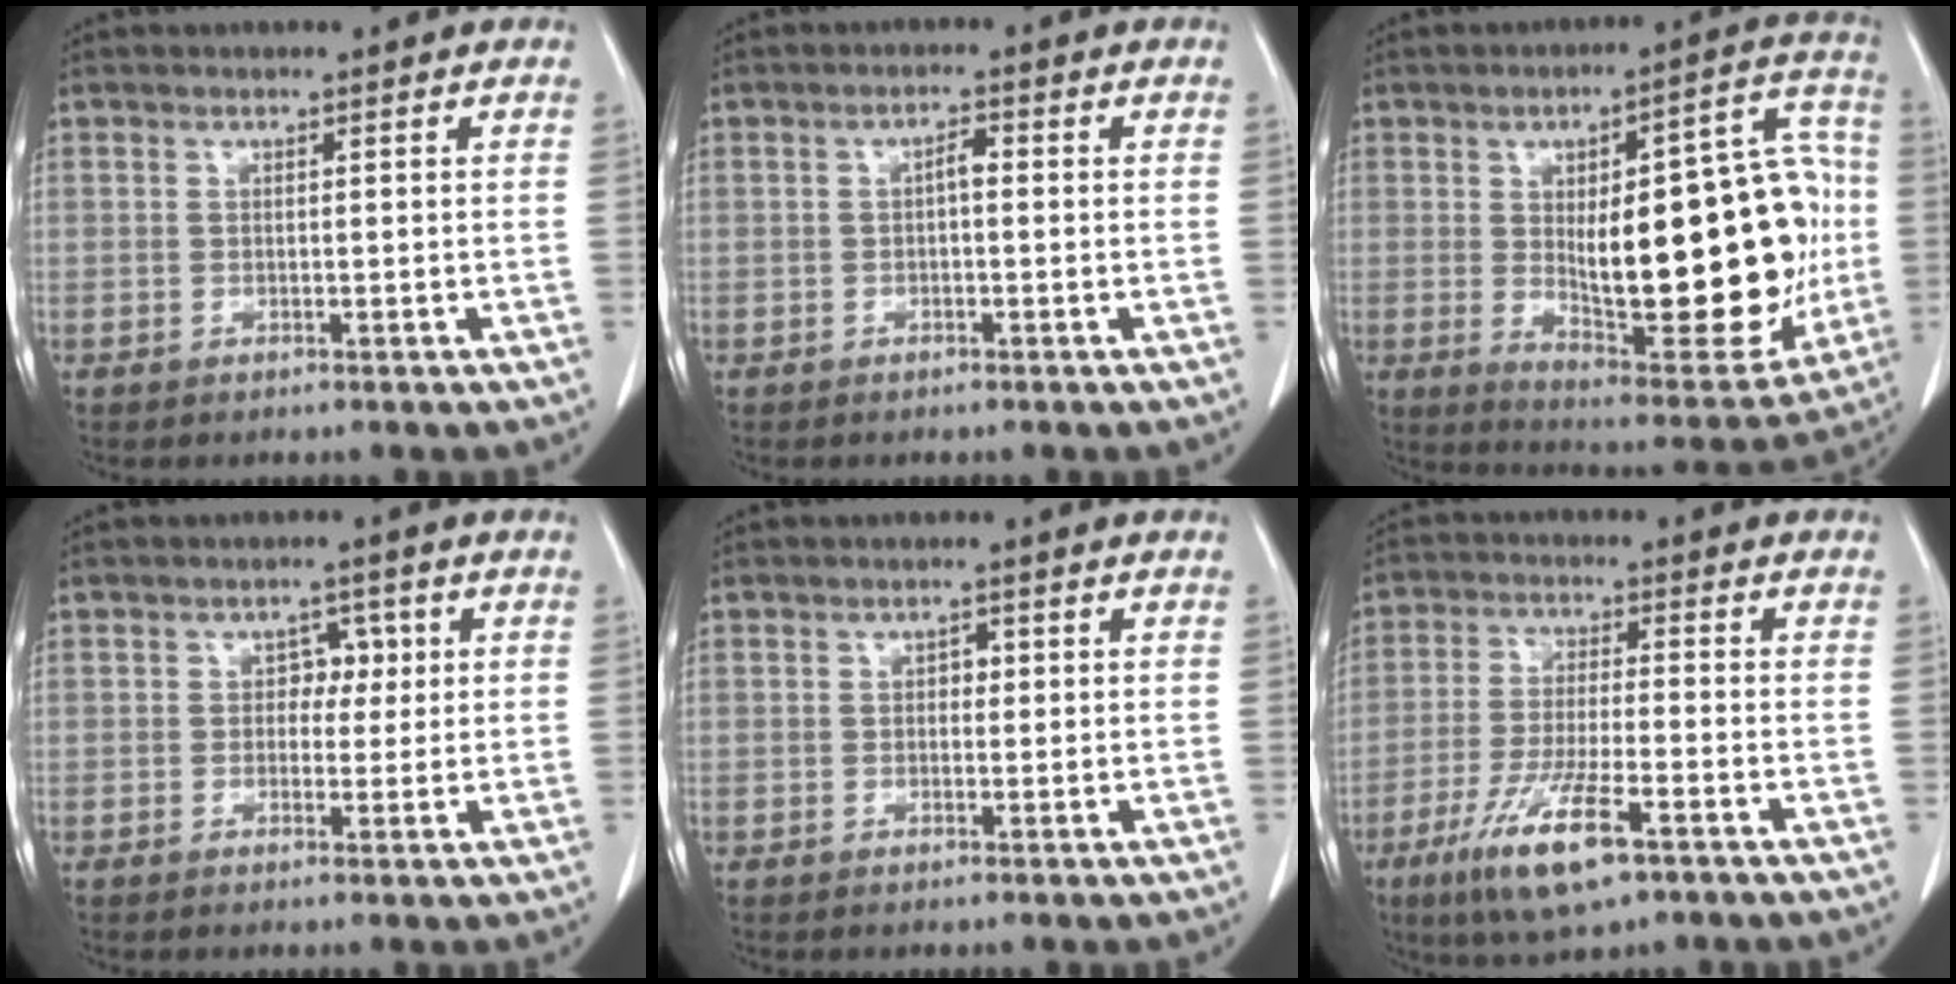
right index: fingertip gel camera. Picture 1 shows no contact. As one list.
[{"total": 1.8, "force": [0.1, 0.6, 1.7], "torque": [-0.027, 0.006, 0.002]}, {"total": 27.1, "force": [-0.8, 9.0, 25.6], "torque": [-0.324, 0.017, 0.009]}, {"total": 3.2, "force": [0.6, 2.4, 2.0], "torque": [-0.020, 0.010, 0.008]}, {"total": 1.4, "force": [0.3, 1.0, 0.9], "torque": [-0.009, 0.003, 0.003]}, {"total": 10.9, "force": [-6.0, 1.9, 8.9], "torque": [-0.176, -0.023, -0.103]}]